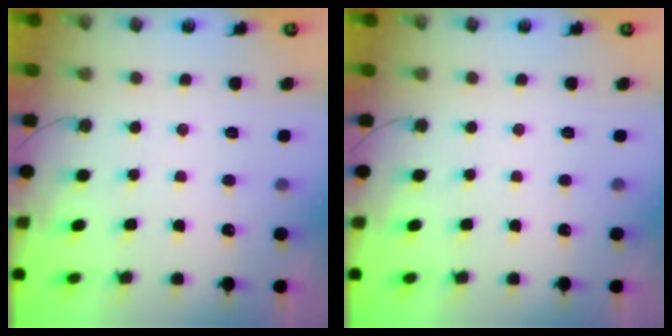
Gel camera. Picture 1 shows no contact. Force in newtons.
{"total": 0.0}